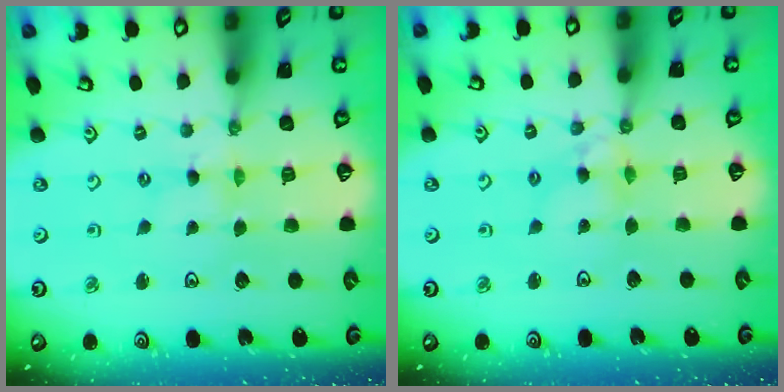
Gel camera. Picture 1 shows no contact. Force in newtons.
{"total": 6.4, "press": 6.3, "slide": 0.7}